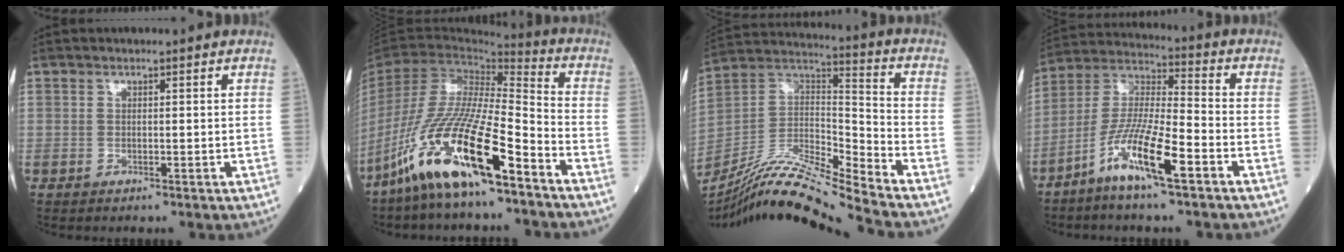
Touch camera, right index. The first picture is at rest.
{"total": 18.3, "force": [-11.7, 2.1, 14.0], "torque": [-0.304, -0.039, -0.226]}
{"total": 16.9, "force": [-15.1, -1.7, 7.4], "torque": [-0.136, 0.021, -0.279]}
{"total": 11.6, "force": [-6.2, 0.9, 9.7], "torque": [-0.196, -0.008, -0.125]}